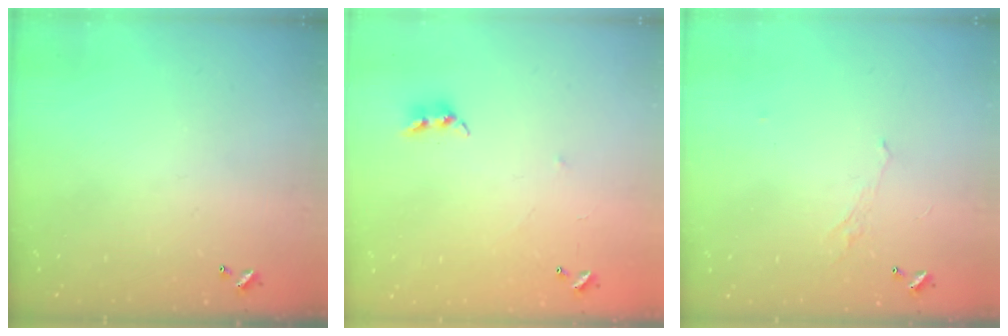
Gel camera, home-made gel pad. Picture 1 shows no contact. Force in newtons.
{"total": 6.8, "press": 6.8, "slide": 0.6}
{"total": 0.7, "press": 0.4, "slide": 0.6}